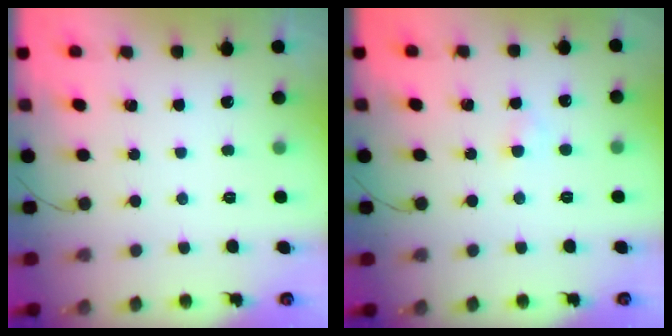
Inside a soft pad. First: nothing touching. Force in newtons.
{"total": 1.8, "press": 1.6, "slide": 0.8}